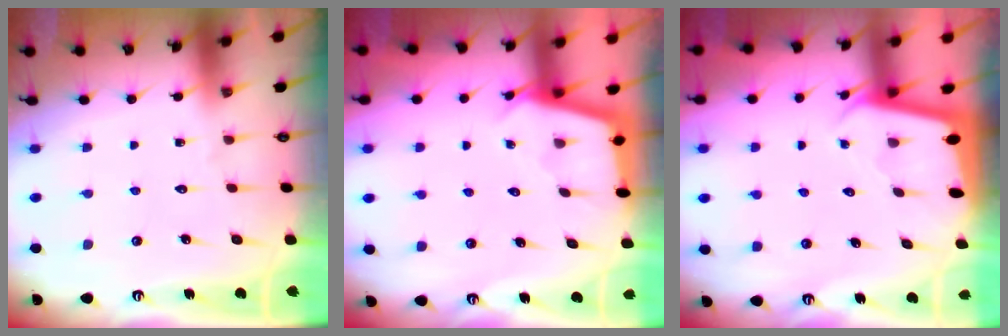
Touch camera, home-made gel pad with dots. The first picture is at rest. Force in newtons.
{"total": 2.9, "press": 2.9, "slide": 0.3}
{"total": 2.1, "press": 2.1, "slide": 0.1}